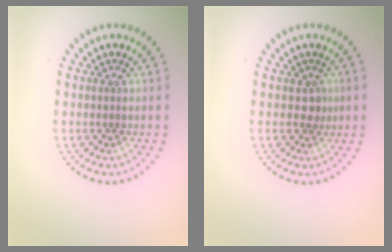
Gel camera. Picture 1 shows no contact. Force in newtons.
{"total": 0.9, "press": 0.8, "slide": 0.4}